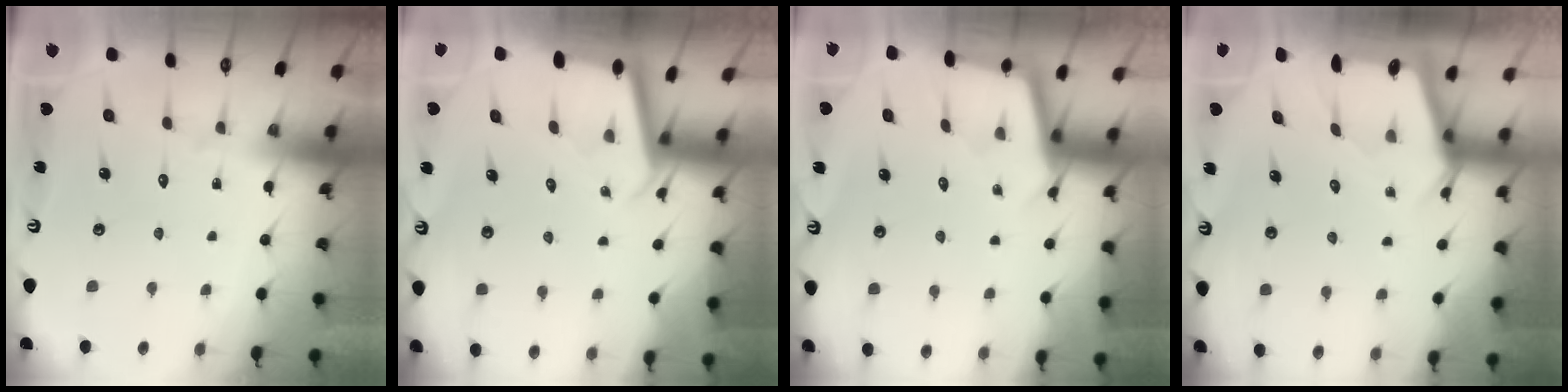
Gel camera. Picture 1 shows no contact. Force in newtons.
{"total": 1.8, "press": 1.8, "slide": 0.1}
{"total": 2.4, "press": 2.4, "slide": 0.2}
{"total": 2.5, "press": 2.4, "slide": 0.3}